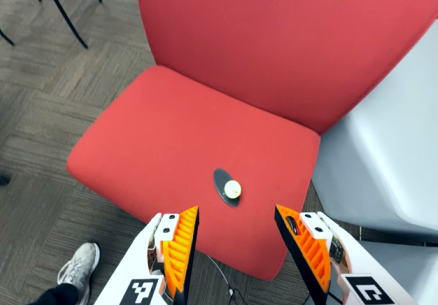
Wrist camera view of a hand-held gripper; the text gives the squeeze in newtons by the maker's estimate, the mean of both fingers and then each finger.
{"total": 0.0}